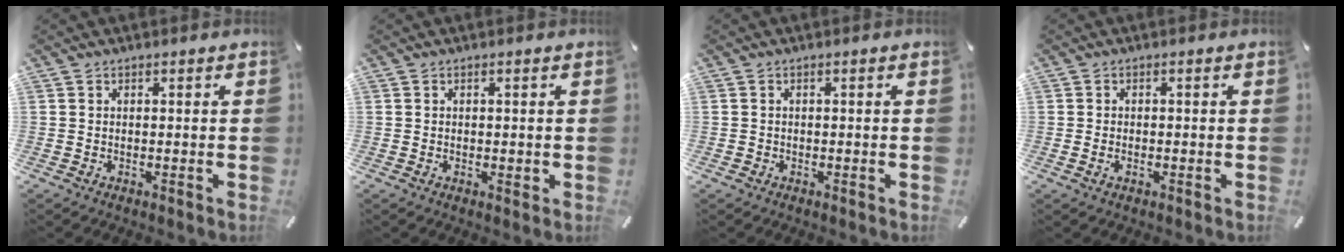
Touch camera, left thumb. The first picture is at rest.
{"total": 0.9, "force": [0.0, 0.3, 0.8], "torque": [-0.016, -0.001, 0.000]}
{"total": 0.6, "force": [-0.3, 0.4, 0.1], "torque": [-0.003, 0.002, -0.008]}
{"total": 1.4, "force": [-0.5, 0.6, 1.2], "torque": [-0.020, 0.000, -0.008]}